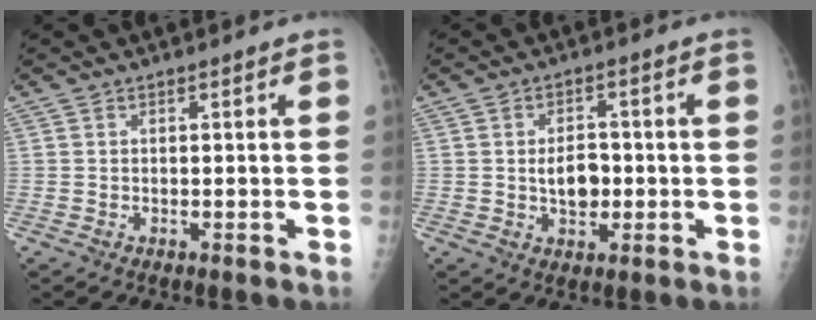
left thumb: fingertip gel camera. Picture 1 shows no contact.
{"total": 5.6, "force": [-0.5, 3.8, 4.1], "torque": [-0.045, 0.004, -0.006]}